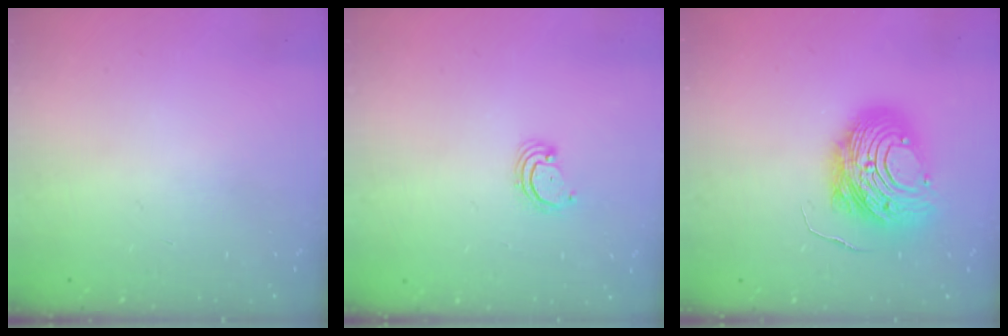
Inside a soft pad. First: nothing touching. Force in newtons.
{"total": 2.8, "press": 2.8, "slide": 0.2}
{"total": 15.5, "press": 15.4, "slide": 1.3}